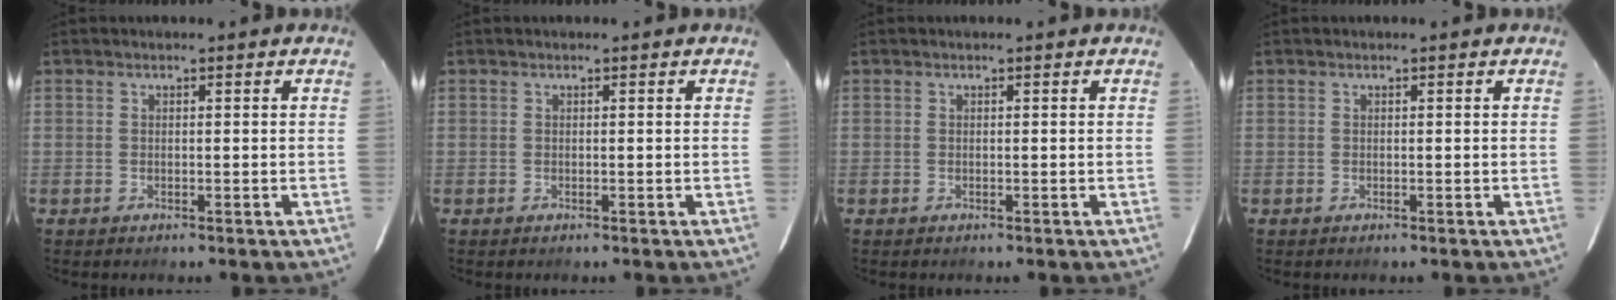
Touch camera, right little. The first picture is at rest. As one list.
[{"total": 0.0}, {"total": 0.0}, {"total": 0.0}]